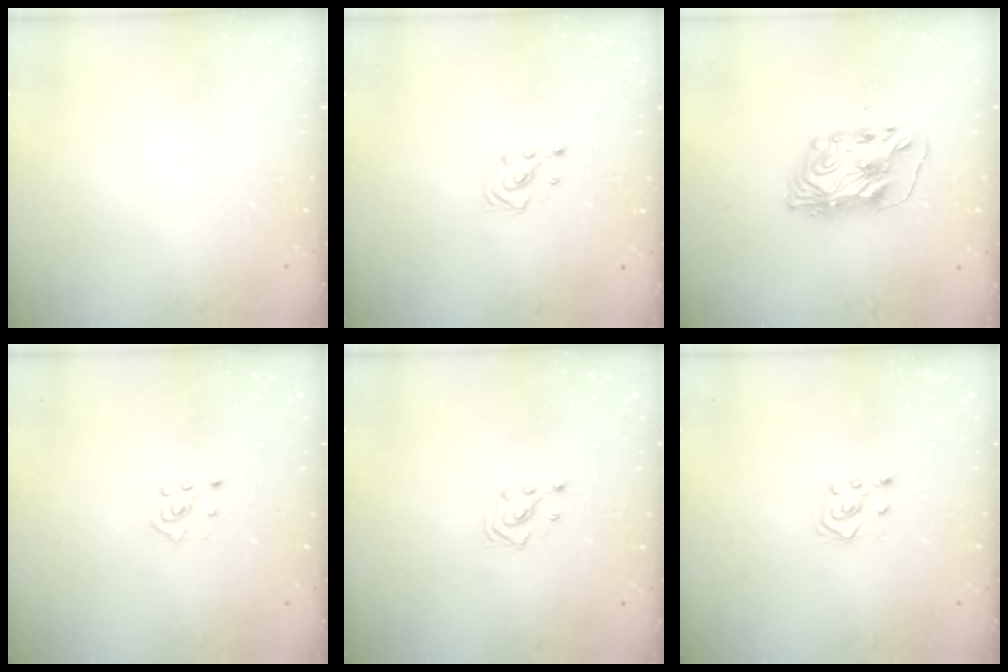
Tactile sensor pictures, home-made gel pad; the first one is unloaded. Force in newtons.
{"total": 2.6, "press": 2.6, "slide": 0.3}
{"total": 7.7, "press": 7.7, "slide": 0.8}
{"total": 3.6, "press": 3.6, "slide": 0.6}
{"total": 2.6, "press": 2.6, "slide": 0.3}
{"total": 3.6, "press": 3.6, "slide": 0.4}